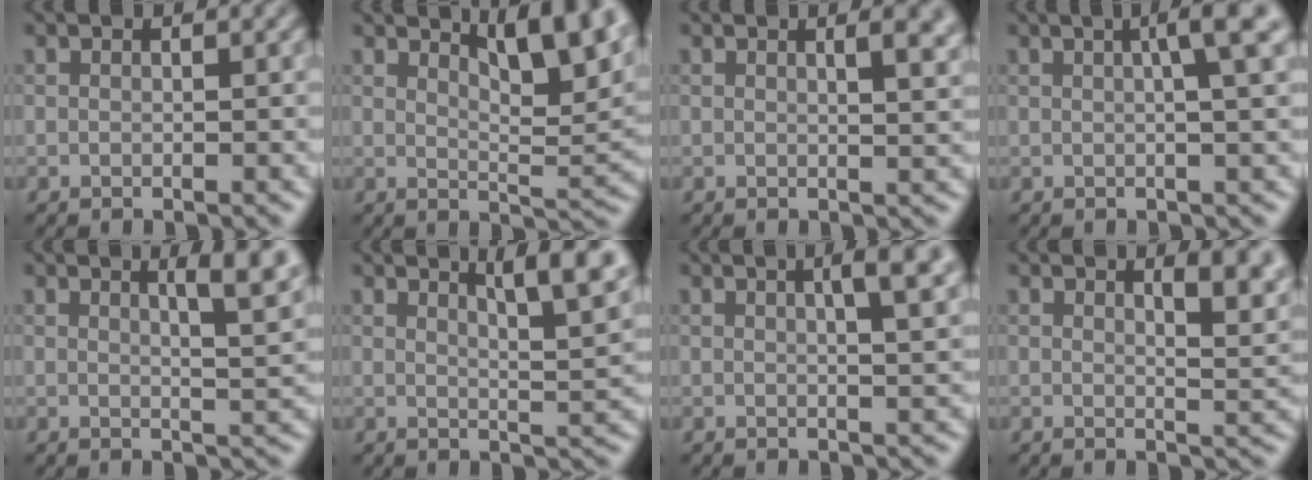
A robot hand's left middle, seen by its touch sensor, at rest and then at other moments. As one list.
[{"total": 7.2, "force": [4.2, 1.9, 5.4], "torque": [-0.069, 0.003, 0.070]}, {"total": 3.3, "force": [1.5, 1.2, 2.8], "torque": [-0.022, 0.003, 0.019]}, {"total": 4.6, "force": [1.2, 0.9, 4.4], "torque": [-0.054, 0.016, 0.015]}, {"total": 5.2, "force": [2.6, 1.3, 4.3], "torque": [-0.043, 0.005, 0.033]}, {"total": 6.5, "force": [3.8, 1.5, 5.0], "torque": [-0.051, 0.010, 0.053]}, {"total": 5.4, "force": [2.0, 1.7, 4.7], "torque": [-0.037, 0.020, 0.009]}, {"total": 5.3, "force": [2.7, 2.0, 4.1], "torque": [-0.031, 0.005, 0.032]}]